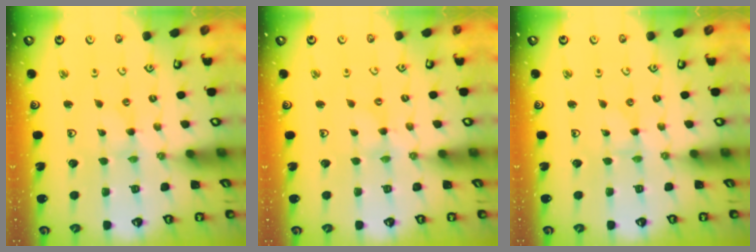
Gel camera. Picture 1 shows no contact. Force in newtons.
{"total": 0.0}
{"total": 0.0}